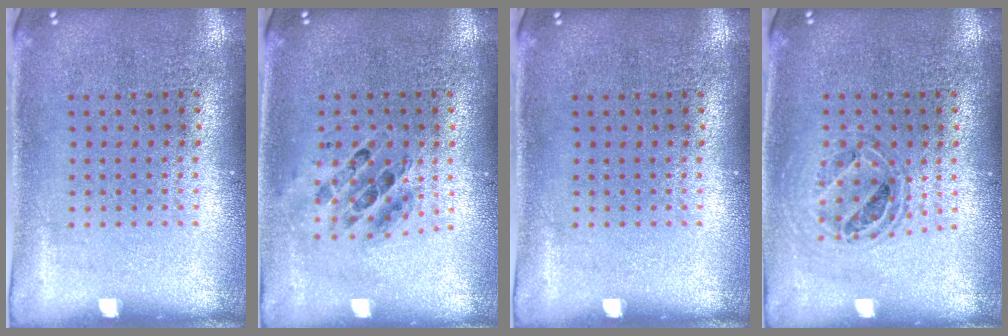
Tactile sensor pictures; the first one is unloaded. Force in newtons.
{"total": 0.7, "press": 0.7, "slide": 0.2}
{"total": 0.0}
{"total": 0.8, "press": 0.8, "slide": 0.1}